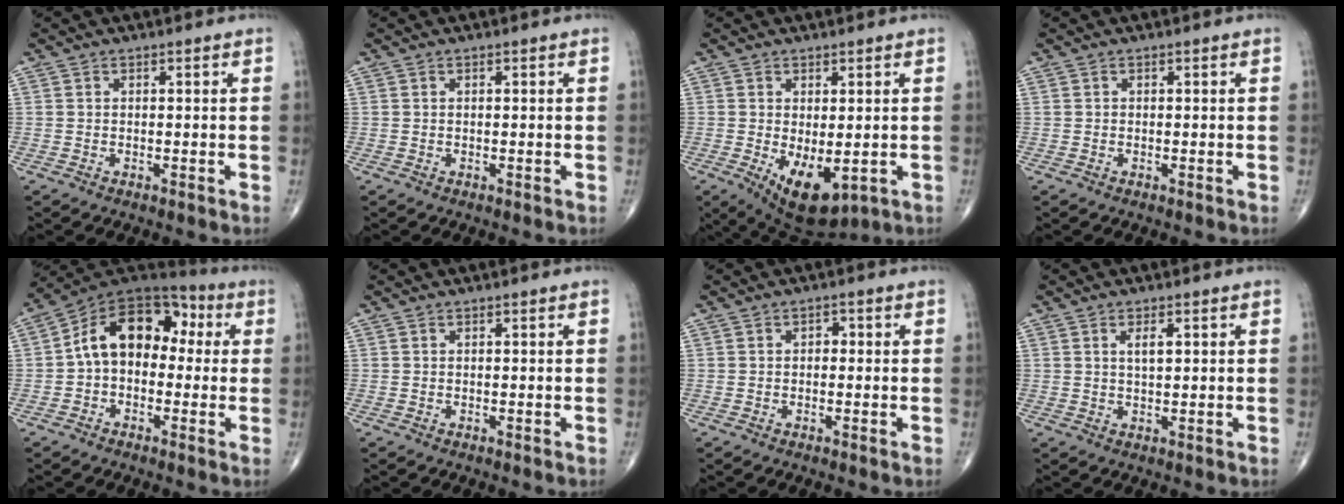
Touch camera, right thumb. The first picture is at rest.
{"total": 0.0}
{"total": 9.3, "force": [-2.1, 4.7, 7.8], "torque": [-0.113, -0.014, -0.013]}
{"total": 0.0}
{"total": 14.6, "force": [1.0, 9.8, 10.8], "torque": [-0.138, 0.052, 0.000]}
{"total": 0.0}
{"total": 1.9, "force": [0.1, 1.3, 1.3], "torque": [-0.009, 0.007, -0.004]}
{"total": 2.7, "force": [0.9, 1.1, 2.4], "torque": [-0.042, -0.003, 0.016]}